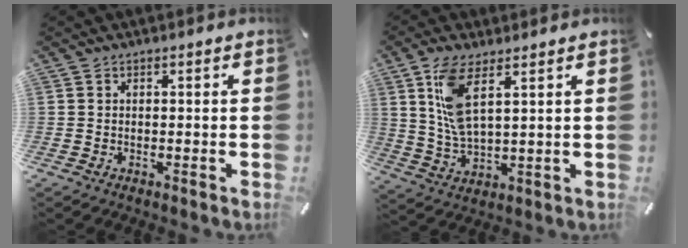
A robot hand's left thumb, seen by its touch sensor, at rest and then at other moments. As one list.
[{"total": 9.6, "force": [4.7, 3.7, 7.6], "torque": [-0.170, -0.006, 0.084]}]